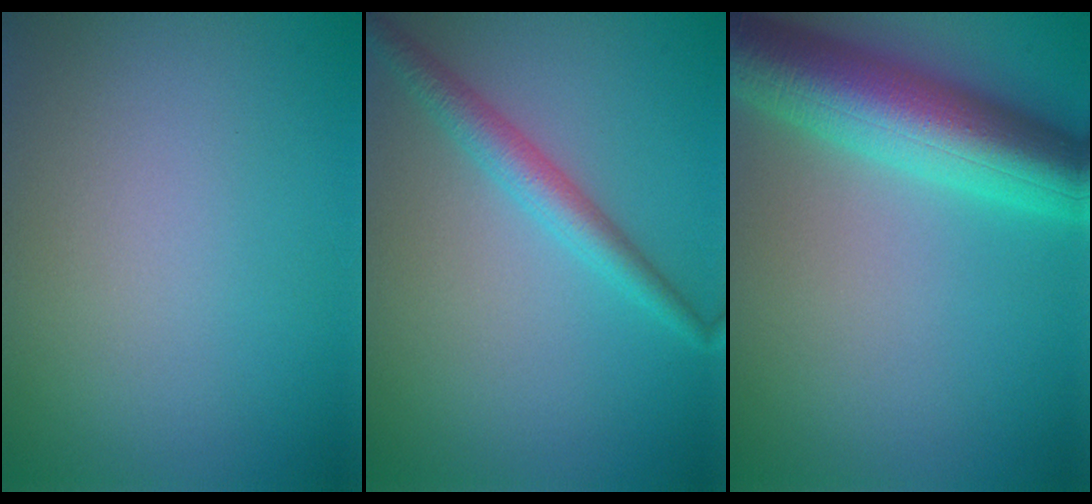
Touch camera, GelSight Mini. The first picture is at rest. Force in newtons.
{"total": 2.8, "press": 2.8, "slide": 0.1}
{"total": 10.0, "press": 10.0, "slide": 0.2}